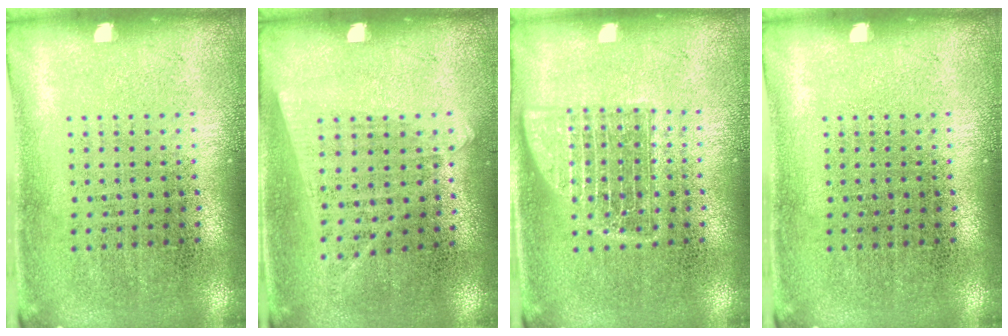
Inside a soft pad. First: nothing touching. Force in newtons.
{"total": 1.2, "press": 1.0, "slide": 0.5}
{"total": 2.6, "press": 2.5, "slide": 0.4}
{"total": 0.0}